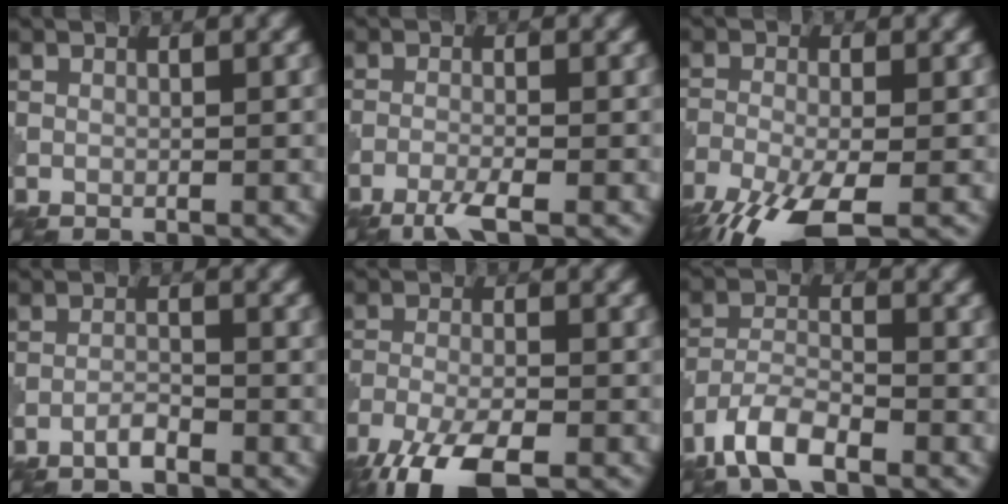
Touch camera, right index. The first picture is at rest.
{"total": 2.6, "force": [-1.7, 0.3, 1.9], "torque": [-0.038, -0.002, -0.043]}
{"total": 8.9, "force": [-5.9, 2.5, 6.1], "torque": [-0.138, -0.032, -0.113]}
{"total": 1.5, "force": [-1.2, 0.3, 1.0], "torque": [-0.019, 0.004, -0.026]}
{"total": 8.0, "force": [-5.7, 2.3, 5.2], "torque": [-0.104, -0.026, -0.107]}
{"total": 5.2, "force": [-3.7, 1.7, 3.2], "torque": [-0.066, -0.002, -0.082]}